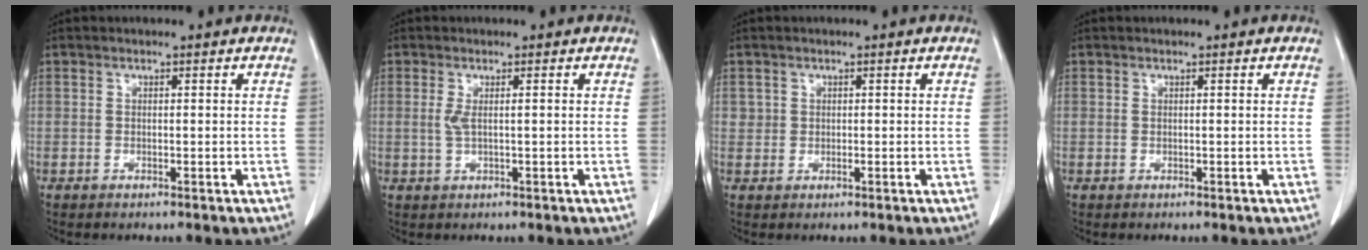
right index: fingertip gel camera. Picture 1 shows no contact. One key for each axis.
{"total": 1.9, "fx": 0.1, "fy": 0.2, "fz": 1.9, "tx": -0.042, "ty": 0.004, "tz": 0.004}
{"total": 1.1, "fx": 0.2, "fy": 1.1, "fz": 0.2, "tx": 0.008, "ty": 0.004, "tz": 0.002}
{"total": 0.0}